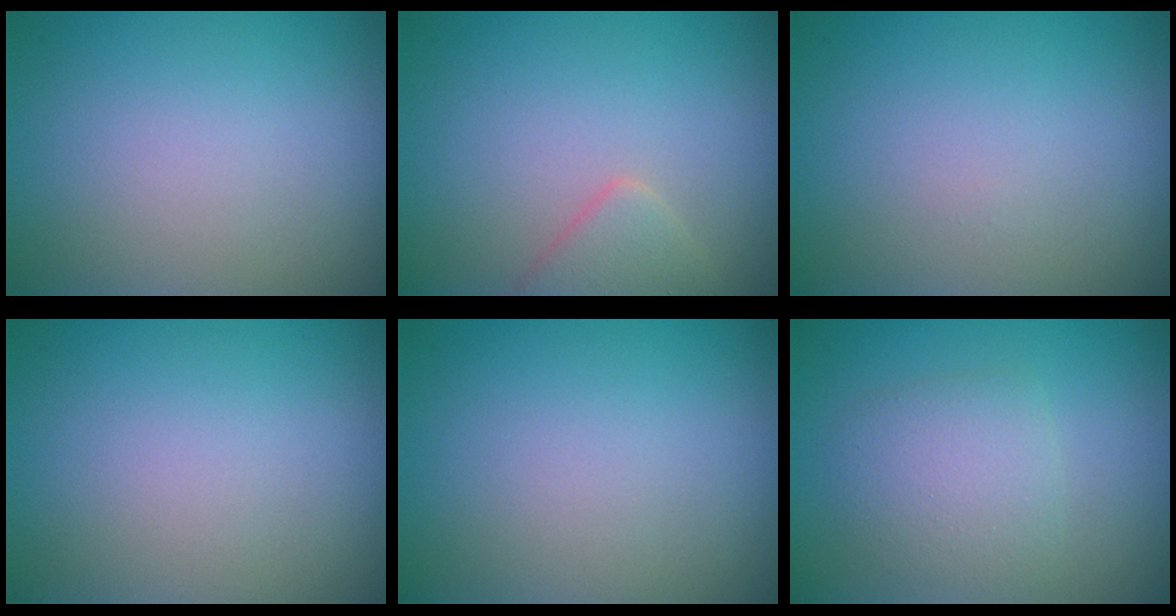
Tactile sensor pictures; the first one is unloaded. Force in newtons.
{"total": 2.0, "press": 2.0, "slide": 0.1}
{"total": 0.0}
{"total": 0.0}
{"total": 0.0}
{"total": 2.9, "press": 2.9, "slide": 0.0}